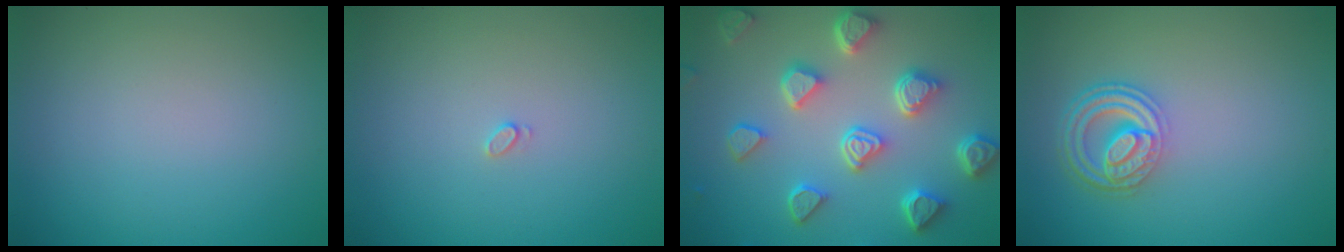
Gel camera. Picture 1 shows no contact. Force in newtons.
{"total": 0.6, "press": 0.6, "slide": 0.1}
{"total": 6.6, "press": 5.2, "slide": 4.0}
{"total": 4.5, "press": 3.4, "slide": 3.0}